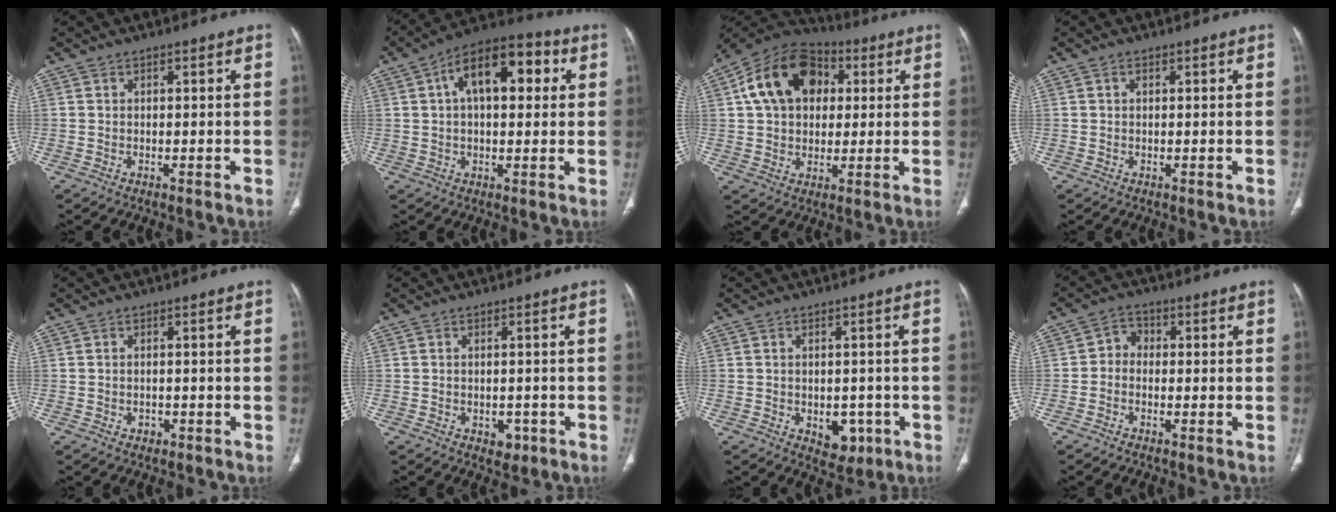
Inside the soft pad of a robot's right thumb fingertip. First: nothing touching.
{"total": 15.0, "force": [4.2, 7.7, 12.1], "torque": [-0.167, 0.029, 0.058]}
{"total": 17.3, "force": [4.4, 12.4, 11.2], "torque": [-0.175, 0.017, 0.067]}
{"total": 0.6, "force": [0.3, 0.4, 0.3], "torque": [-0.006, 0.002, 0.005]}
{"total": 1.2, "force": [-0.5, 0.9, 0.5], "torque": [-0.005, 0.004, -0.004]}
{"total": 2.7, "force": [-1.1, 2.0, 1.5], "torque": [-0.005, 0.003, -0.008]}
{"total": 5.6, "force": [-1.8, 3.8, 3.7], "torque": [-0.021, 0.006, -0.011]}
{"total": 3.1, "force": [-0.7, 2.5, 1.6], "torque": [-0.012, 0.014, -0.025]}